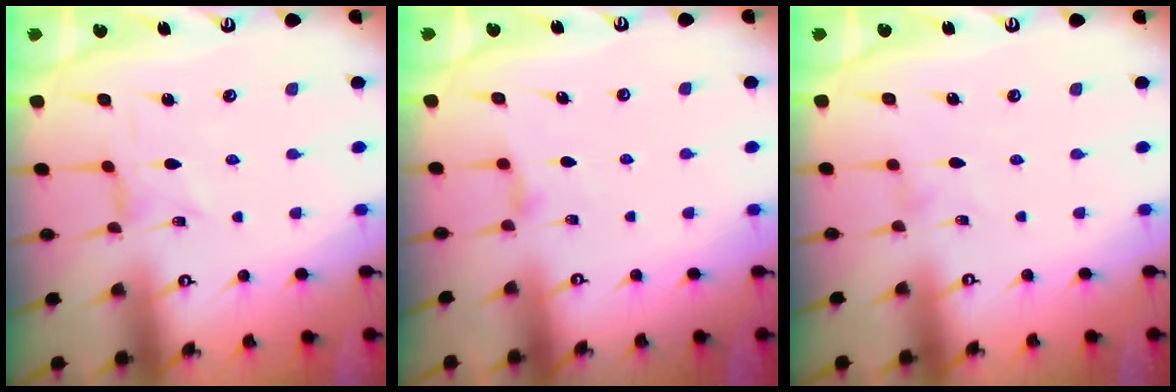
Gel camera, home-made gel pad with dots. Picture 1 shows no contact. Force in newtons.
{"total": 3.5, "press": 3.4, "slide": 0.5}
{"total": 0.0}